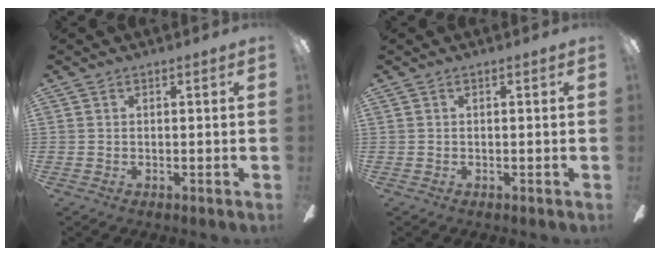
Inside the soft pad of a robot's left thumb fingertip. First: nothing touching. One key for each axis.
{"total": 0.0}